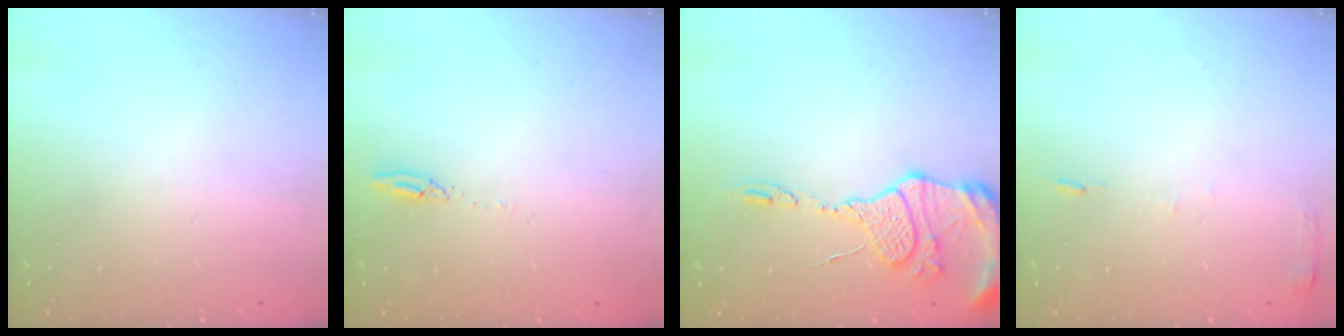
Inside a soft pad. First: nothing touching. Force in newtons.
{"total": 2.7, "press": 2.7, "slide": 0.2}
{"total": 13.6, "press": 13.5, "slide": 1.1}
{"total": 5.3, "press": 5.3, "slide": 0.6}